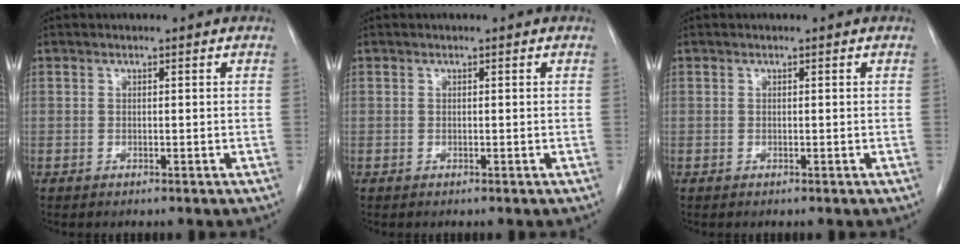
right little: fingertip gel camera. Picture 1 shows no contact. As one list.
[{"total": 0.0}, {"total": 0.0}]